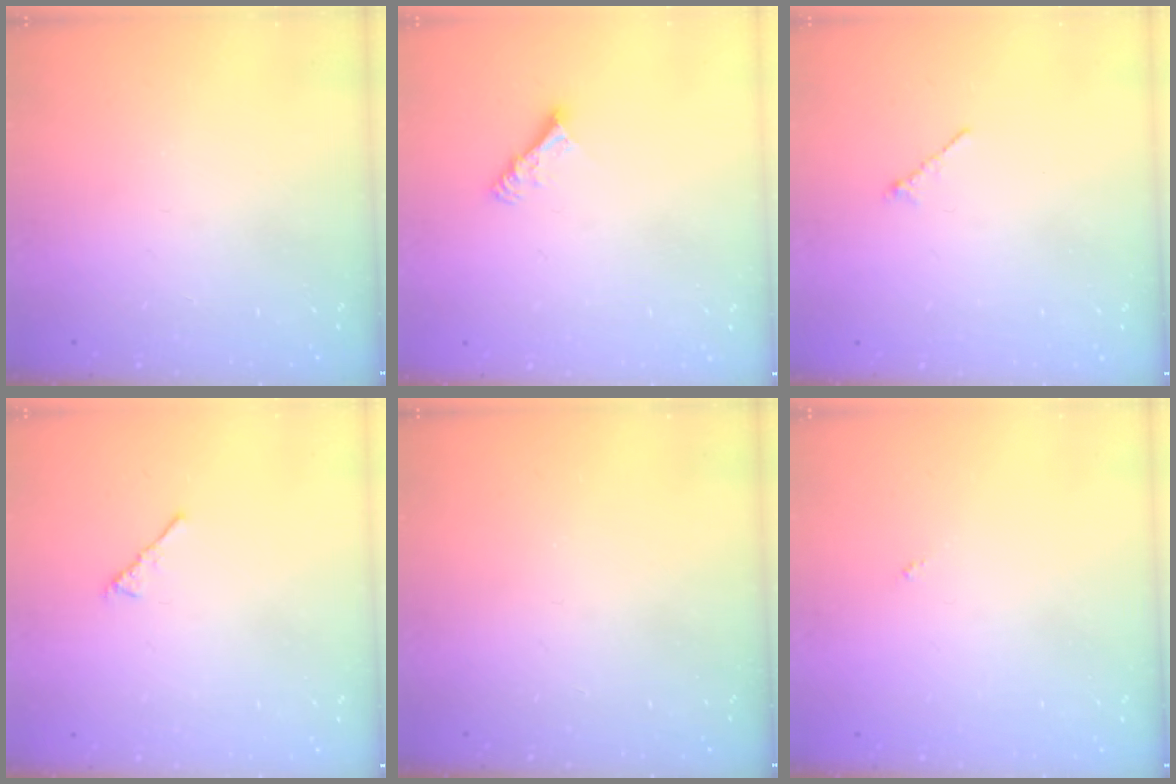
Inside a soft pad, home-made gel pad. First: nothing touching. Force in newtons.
{"total": 6.1, "press": 6.1, "slide": 0.5}
{"total": 0.8, "press": 0.7, "slide": 0.4}
{"total": 2.9, "press": 2.8, "slide": 0.7}
{"total": 0.0}
{"total": 0.0}